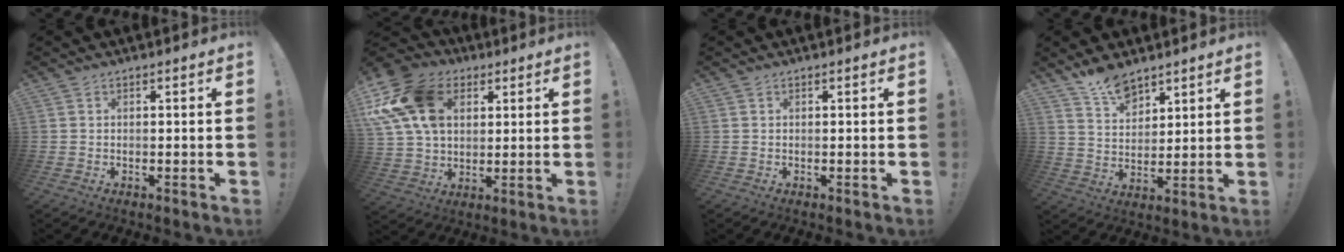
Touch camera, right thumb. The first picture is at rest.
{"total": 21.1, "force": [7.3, 15.1, 12.9], "torque": [-0.238, -0.017, 0.138]}
{"total": 0.0}
{"total": 9.2, "force": [7.7, 4.0, 3.2], "torque": [-0.051, -0.051, 0.145]}